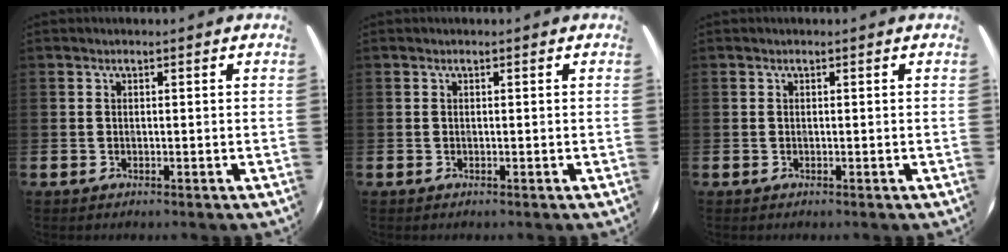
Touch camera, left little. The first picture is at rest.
{"total": 0.0}
{"total": 0.0}